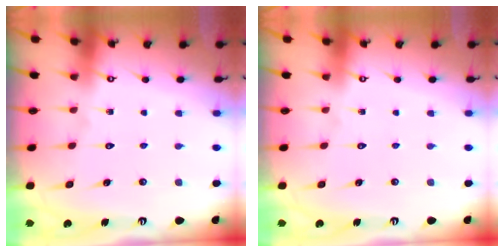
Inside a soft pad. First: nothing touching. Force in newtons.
{"total": 0.0}